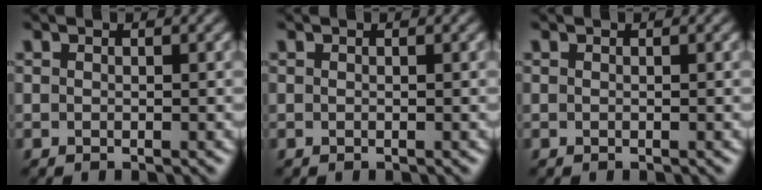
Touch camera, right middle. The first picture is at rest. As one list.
[{"total": 0.0}, {"total": 0.0}]